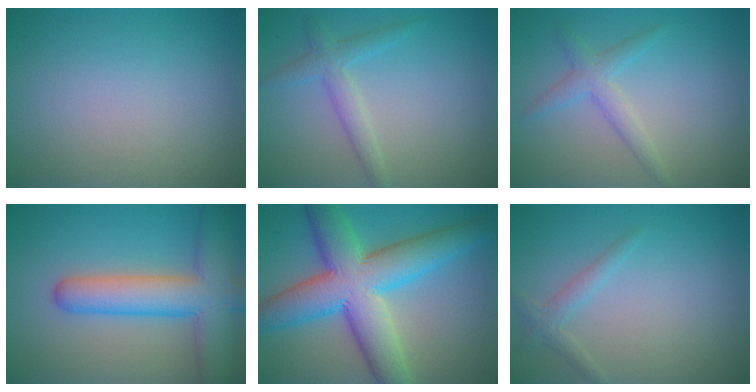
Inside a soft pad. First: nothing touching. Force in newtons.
{"total": 2.4, "press": 2.4, "slide": 0.1}
{"total": 2.3, "press": 2.3, "slide": 0.2}
{"total": 8.0, "press": 8.0, "slide": 0.5}
{"total": 11.0, "press": 11.0, "slide": 0.2}
{"total": 1.5, "press": 1.5, "slide": 0.1}